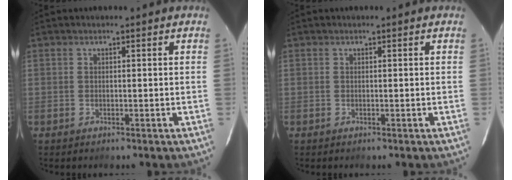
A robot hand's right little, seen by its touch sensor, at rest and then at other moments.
{"total": 0.0}